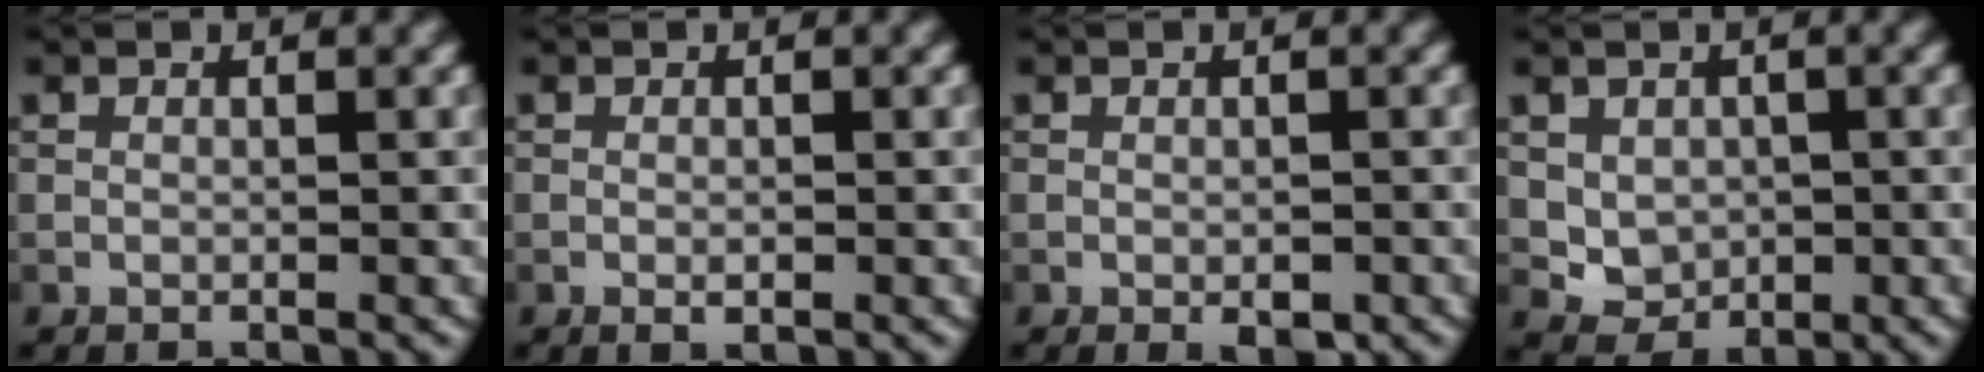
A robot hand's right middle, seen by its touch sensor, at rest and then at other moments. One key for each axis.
{"total": 0.8, "fx": -0.3, "fy": 0.3, "fz": 0.7, "tx": -0.013, "ty": -0.002, "tz": -0.003}
{"total": 1.7, "fx": -0.7, "fy": 0.8, "fz": 1.3, "tx": -0.019, "ty": -0.004, "tz": -0.006}
{"total": 3.1, "fx": 0.2, "fy": 2.6, "fz": 1.6, "tx": -0.029, "ty": -0.011, "tz": 0.012}